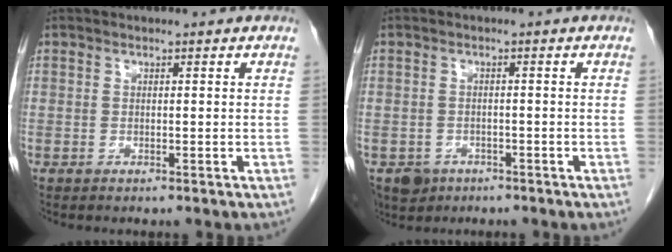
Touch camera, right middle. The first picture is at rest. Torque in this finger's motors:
{"motor_torque": [-0.05, 0.07, 0.00, -0.01]}